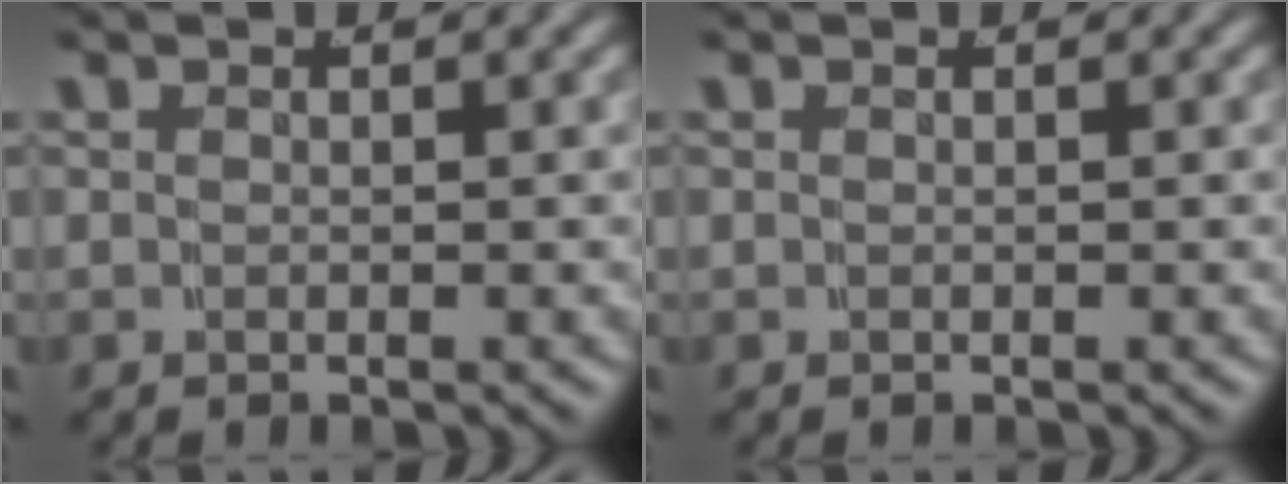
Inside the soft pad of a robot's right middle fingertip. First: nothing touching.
{"total": 0.0}